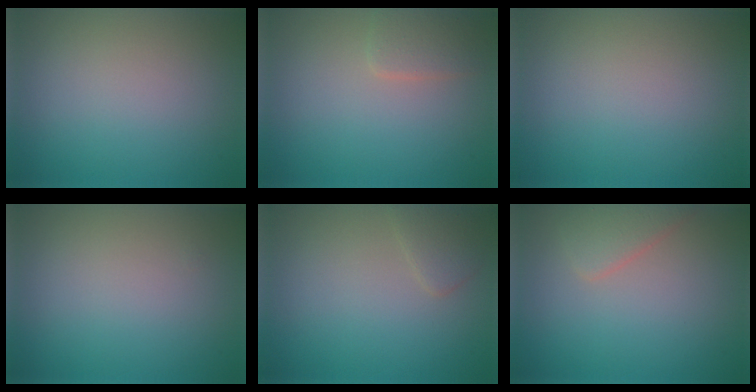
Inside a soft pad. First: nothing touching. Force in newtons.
{"total": 2.0, "press": 2.0, "slide": 0.0}
{"total": 0.0}
{"total": 0.0}
{"total": 1.4, "press": 1.4, "slide": 0.1}
{"total": 2.0, "press": 2.0, "slide": 0.1}